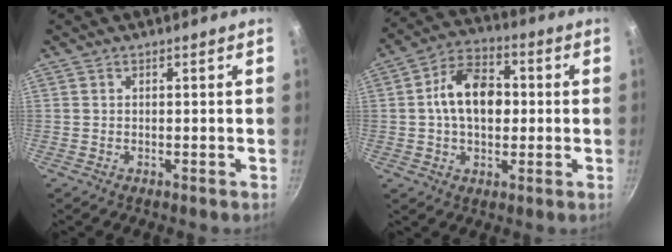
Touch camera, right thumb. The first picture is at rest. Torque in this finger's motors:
{"motor_torque": [-0.33, 1.30, 1.02, -0.11, 0.07]}